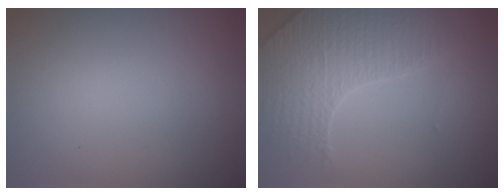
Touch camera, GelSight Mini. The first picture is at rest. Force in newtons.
{"total": 3.3, "press": 3.2, "slide": 0.9}